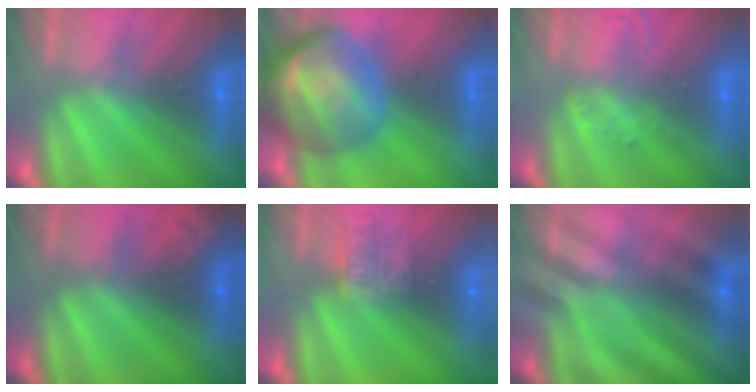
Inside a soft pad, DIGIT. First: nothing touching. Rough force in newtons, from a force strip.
{"total": 10.0}
{"total": 1.4}
{"total": 2.2}
{"total": 11.8}
{"total": 2.6}